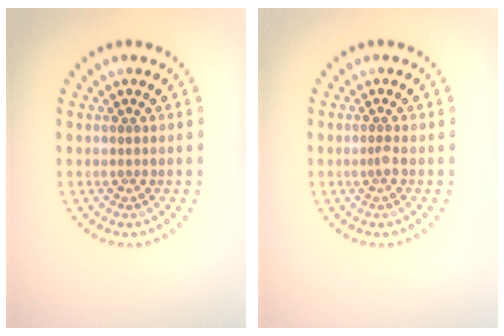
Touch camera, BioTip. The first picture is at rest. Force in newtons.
{"total": 0.8, "press": 0.5, "slide": 0.6}